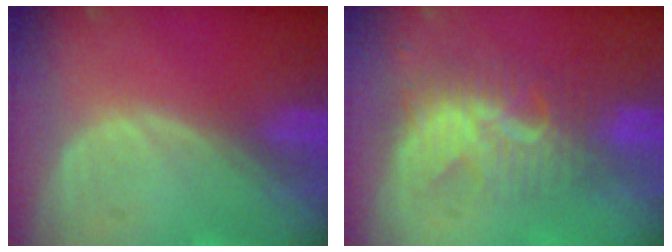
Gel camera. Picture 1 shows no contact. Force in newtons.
{"total": 8.7, "press": 7.6, "slide": 4.3}